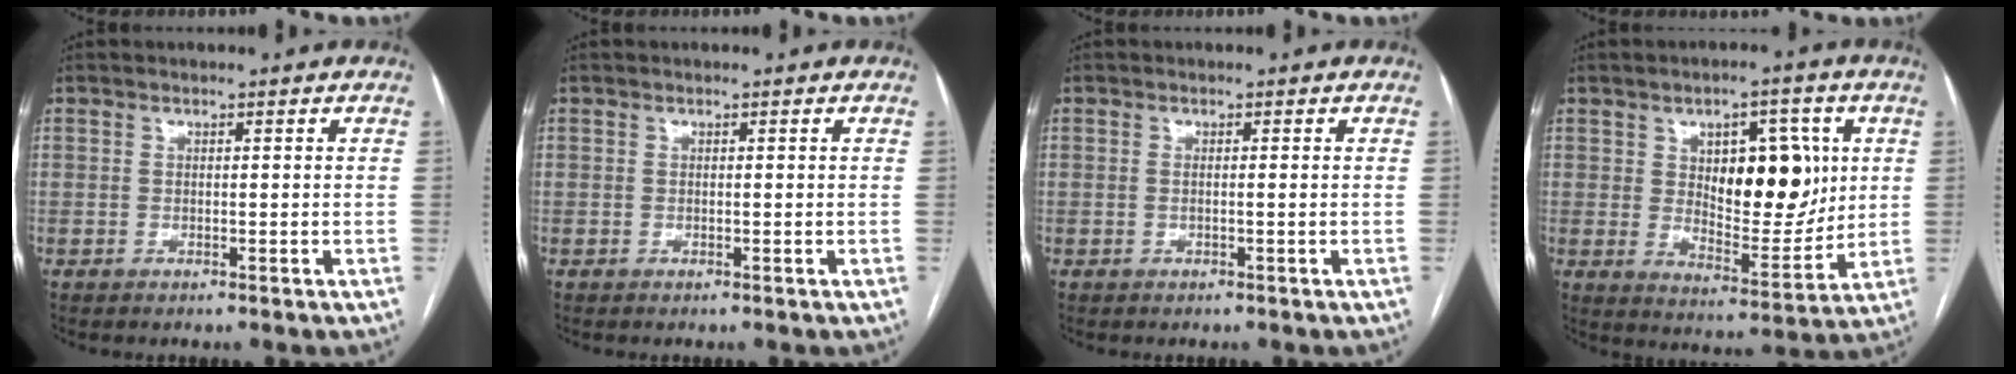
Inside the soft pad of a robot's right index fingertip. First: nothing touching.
{"total": 0.0}
{"total": 0.7, "force": [0.0, -0.1, 0.6], "torque": [-0.013, 0.001, 0.003]}
{"total": 12.8, "force": [3.2, 5.9, 10.8], "torque": [-0.153, 0.005, 0.060]}